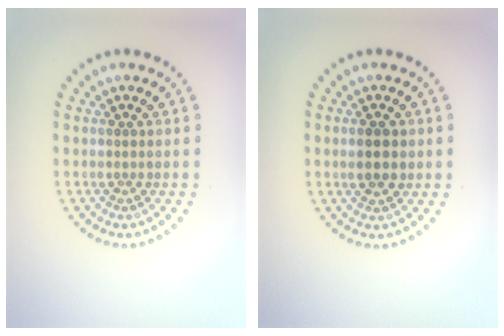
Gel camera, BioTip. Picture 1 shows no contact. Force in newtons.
{"total": 2.3, "press": 2.3, "slide": 0.2}